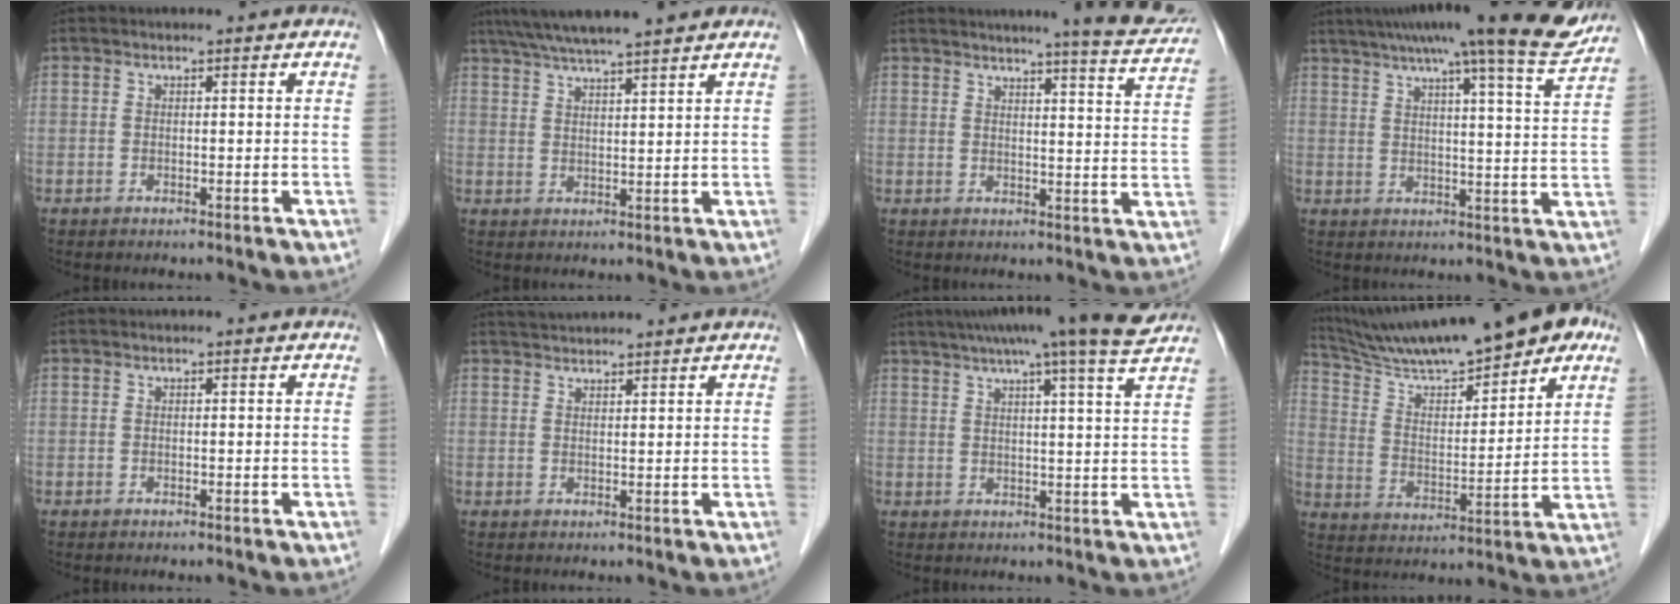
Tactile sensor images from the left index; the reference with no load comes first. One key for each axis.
{"total": 11.5, "fx": 9.8, "fy": 0.4, "fz": 6.0, "tx": -0.103, "ty": 0.033, "tz": 0.144}
{"total": 10.8, "fx": 9.9, "fy": -0.2, "fz": 4.2, "tx": -0.050, "ty": -0.025, "tz": 0.102}
{"total": 19.6, "fx": 16.5, "fy": -0.1, "fz": 10.6, "tx": -0.164, "ty": -0.012, "tz": 0.211}
{"total": 0.0}
{"total": 4.2, "fx": 4.1, "fy": 0.1, "fz": 0.9, "tx": -0.017, "ty": 0.035, "tz": 0.069}
{"total": 14.2, "fx": 12.0, "fy": -1.3, "fz": 7.5, "tx": -0.125, "ty": 0.006, "tz": 0.152}
{"total": 20.0, "fx": 16.5, "fy": 3.0, "fz": 10.9, "tx": -0.184, "ty": 0.019, "tz": 0.261}